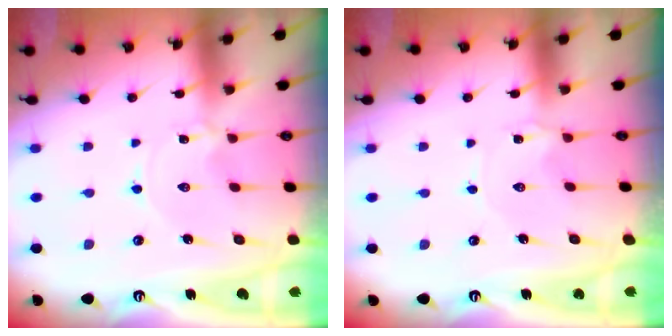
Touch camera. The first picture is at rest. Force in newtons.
{"total": 1.6, "press": 1.6, "slide": 0.3}